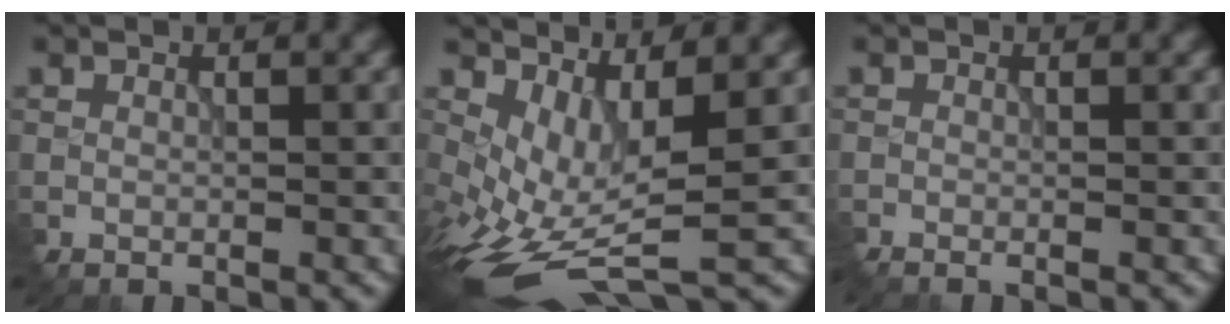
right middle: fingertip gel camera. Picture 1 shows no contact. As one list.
[{"total": 5.6, "force": [-1.2, 2.6, 4.8], "torque": [-0.115, -0.027, -0.007]}, {"total": 1.2, "force": [-0.5, 0.7, 0.8], "torque": [0.011, 0.005, -0.014]}]